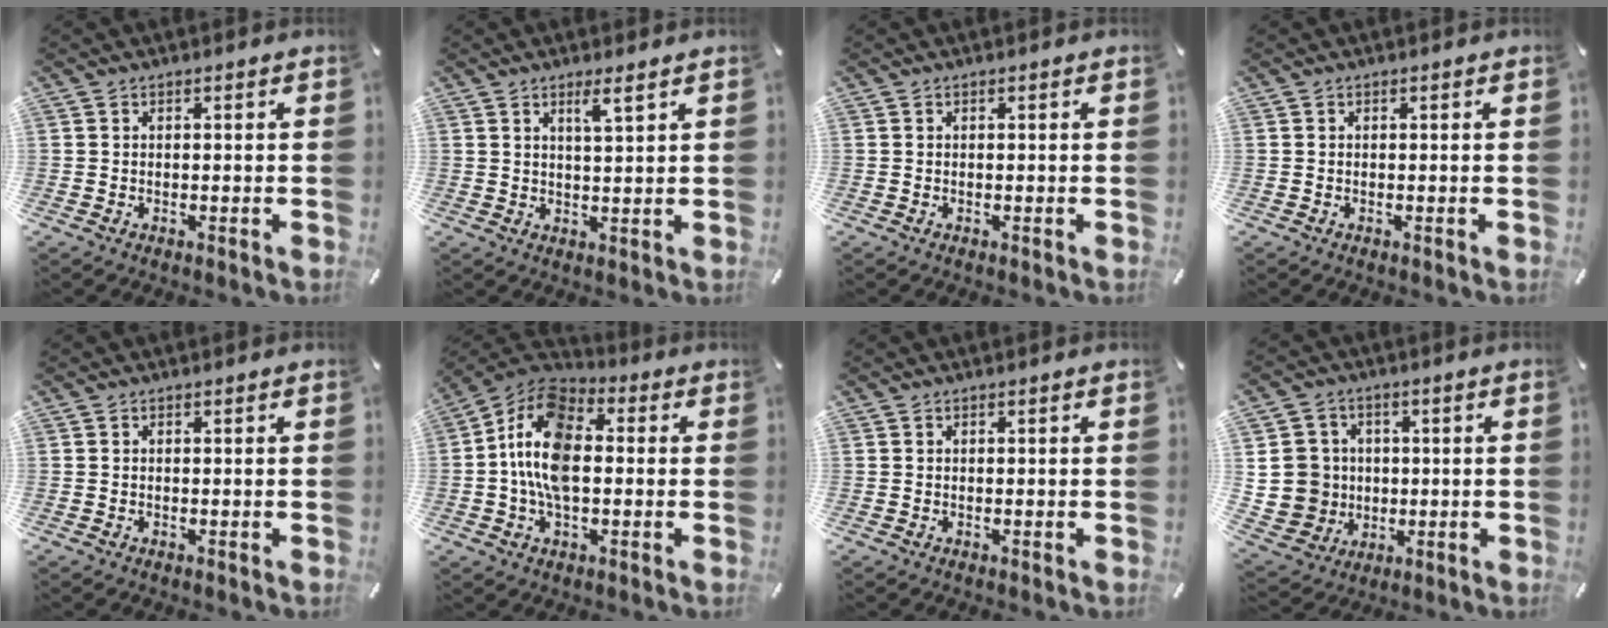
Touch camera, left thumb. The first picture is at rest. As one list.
[{"total": 3.7, "force": [2.5, 0.0, 2.7], "torque": [-0.058, -0.003, 0.043]}, {"total": 0.0}, {"total": 0.0}, {"total": 0.0}, {"total": 13.6, "force": [-0.6, 8.2, 10.8], "torque": [-0.235, 0.009, -0.010]}, {"total": 0.0}, {"total": 10.7, "force": [0.5, 10.3, 2.6], "torque": [-0.062, 0.001, 0.019]}]